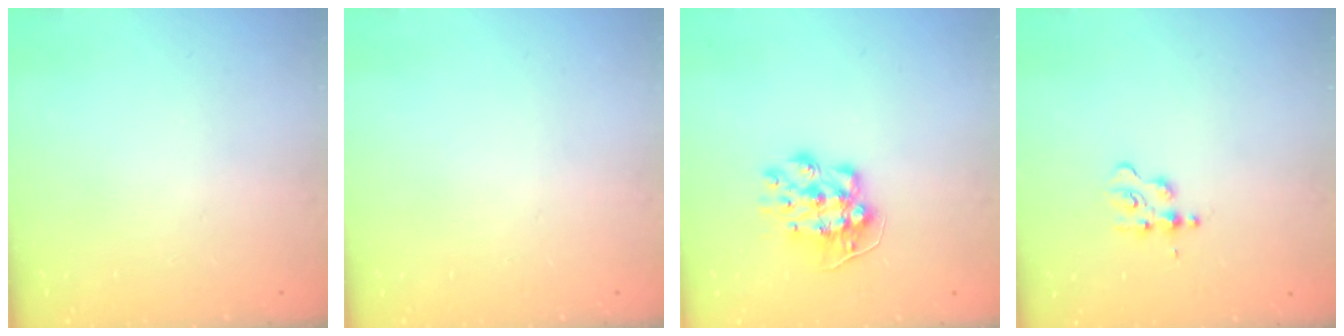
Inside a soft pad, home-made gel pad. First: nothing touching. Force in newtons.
{"total": 0.0}
{"total": 9.2, "press": 9.2, "slide": 0.4}
{"total": 3.6, "press": 3.6, "slide": 0.5}